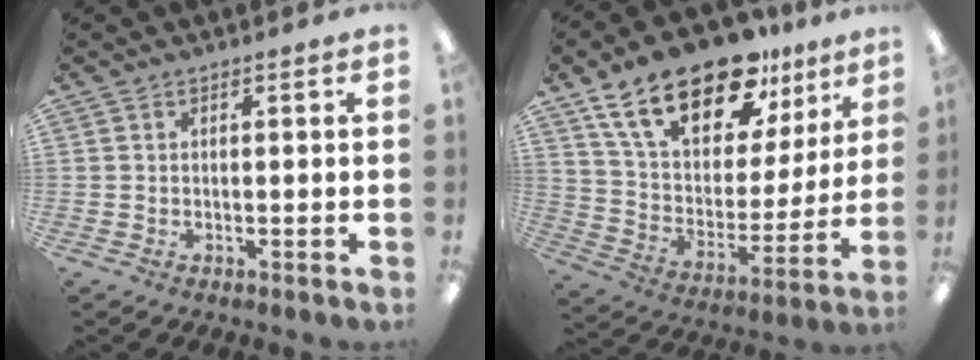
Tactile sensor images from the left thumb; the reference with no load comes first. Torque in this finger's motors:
{"motor_torque": [0.50, 0.52, 1.72, -1.05, 0.49]}